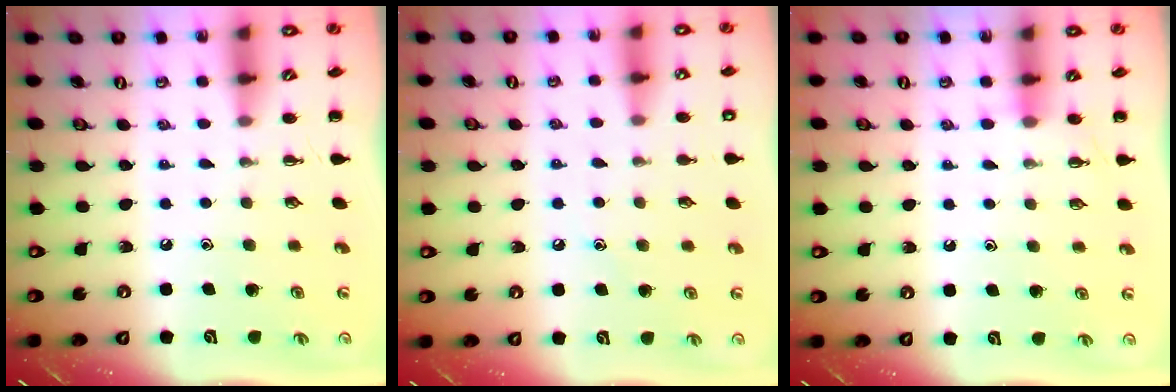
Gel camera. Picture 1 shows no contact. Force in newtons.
{"total": 6.2, "press": 6.0, "slide": 1.6}
{"total": 4.5, "press": 4.3, "slide": 1.4}